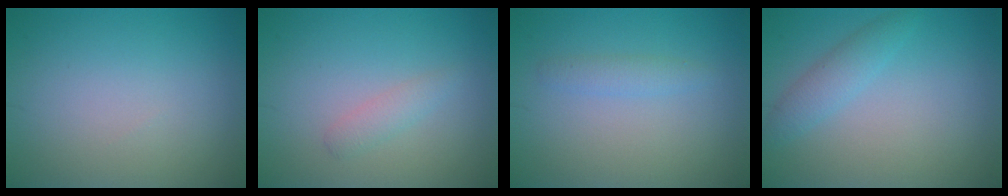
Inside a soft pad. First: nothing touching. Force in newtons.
{"total": 1.3, "press": 1.3, "slide": 0.1}
{"total": 1.3, "press": 1.3, "slide": 0.0}
{"total": 2.1, "press": 2.0, "slide": 0.2}